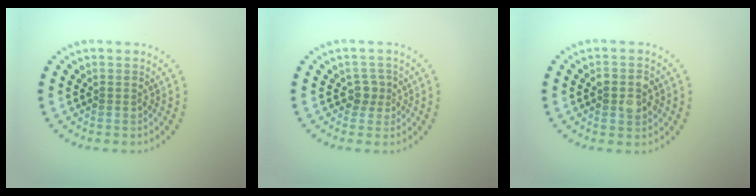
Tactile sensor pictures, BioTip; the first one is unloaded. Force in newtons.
{"total": 1.7, "press": 1.3, "slide": 1.1}
{"total": 2.7, "press": 2.7, "slide": 0.1}